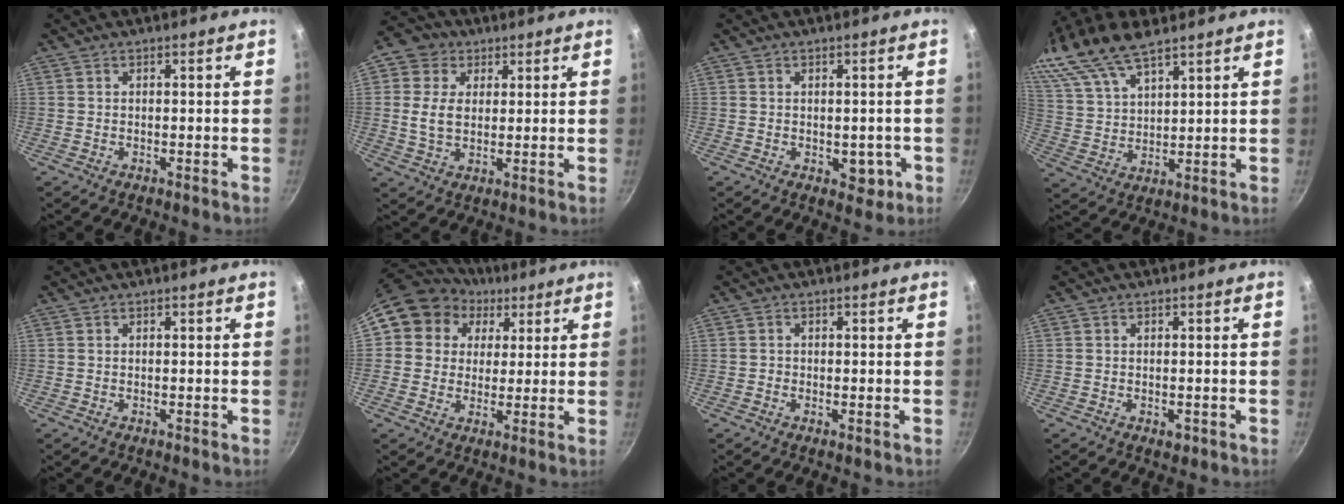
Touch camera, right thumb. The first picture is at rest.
{"total": 8.7, "force": [2.2, 6.9, 4.9], "torque": [-0.064, 0.003, 0.030]}
{"total": 4.0, "force": [-0.9, 2.8, 2.8], "torque": [-0.010, 0.004, -0.008]}
{"total": 16.0, "force": [11.1, 6.5, 9.4], "torque": [-0.185, -0.009, 0.223]}
{"total": 0.0}
{"total": 12.4, "force": [5.1, 10.6, 4.0], "torque": [-0.041, 0.005, 0.072]}
{"total": 0.7, "force": [-0.2, 0.5, 0.4], "torque": [-0.007, 0.001, -0.005]}
{"total": 1.8, "force": [-0.6, 1.1, 1.3], "torque": [-0.016, 0.000, -0.009]}